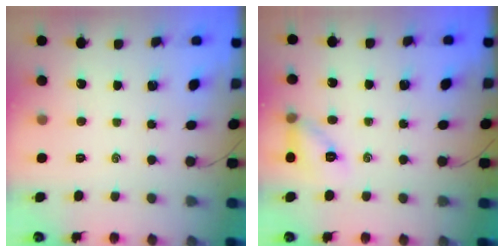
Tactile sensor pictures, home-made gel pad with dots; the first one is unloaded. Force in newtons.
{"total": 8.7, "press": 8.7, "slide": 1.1}